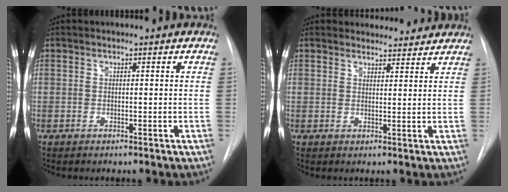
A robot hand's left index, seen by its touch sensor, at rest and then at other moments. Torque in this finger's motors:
{"motor_torque": [0.92, -1.22, 0.03, 0.03]}